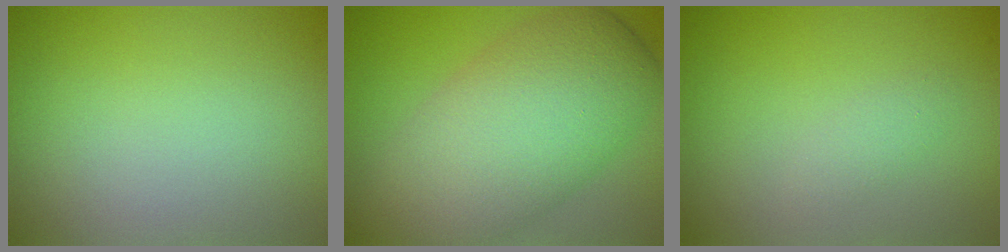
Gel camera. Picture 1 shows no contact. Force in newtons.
{"total": 9.7, "press": 9.7, "slide": 0.6}
{"total": 1.0, "press": 1.0, "slide": 0.1}